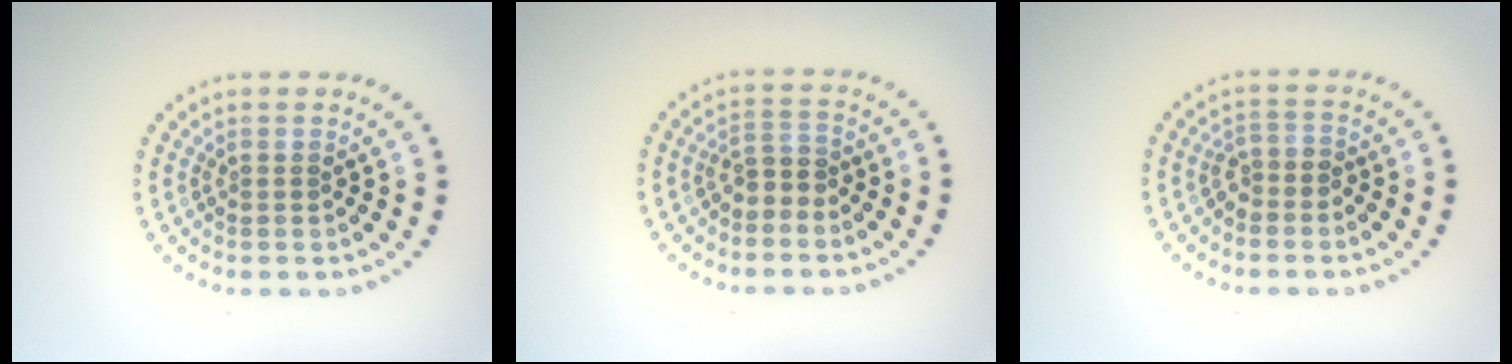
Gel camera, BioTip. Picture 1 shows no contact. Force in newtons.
{"total": 1.9, "press": 1.6, "slide": 1.0}
{"total": 1.7, "press": 1.3, "slide": 1.1}